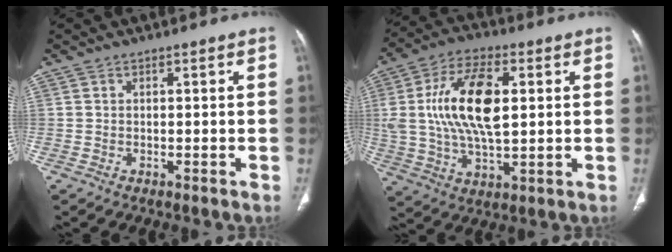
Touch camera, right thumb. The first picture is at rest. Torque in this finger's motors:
{"motor_torque": [0.62, 0.73, 1.08, 0.91, 0.23]}